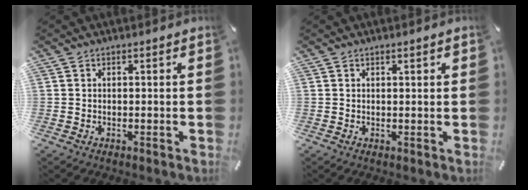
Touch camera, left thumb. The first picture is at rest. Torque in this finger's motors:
{"motor_torque": [-0.26, -0.25, -0.13, 0.20, -0.02]}